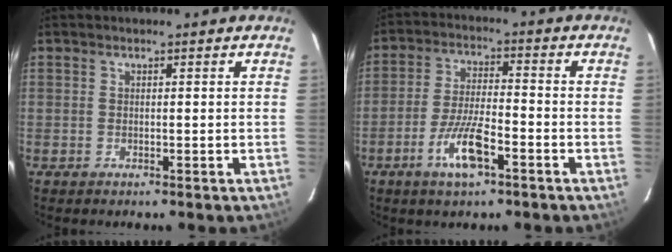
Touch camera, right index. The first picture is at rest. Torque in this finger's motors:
{"motor_torque": [1.17, -0.57, 0.27, 0.07]}